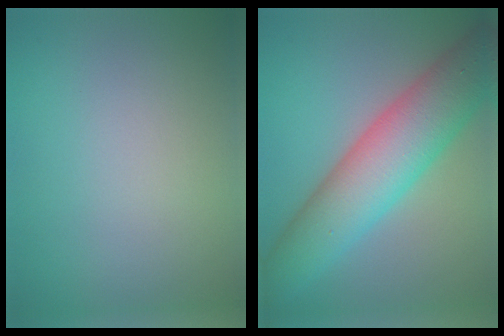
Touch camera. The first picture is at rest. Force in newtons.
{"total": 9.3, "press": 9.3, "slide": 0.3}